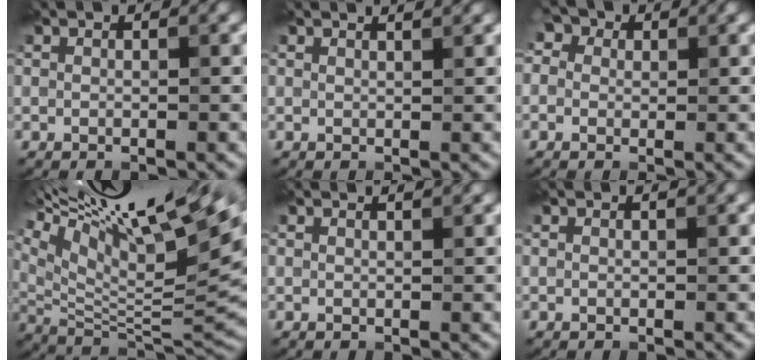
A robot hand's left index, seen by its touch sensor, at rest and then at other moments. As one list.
[{"total": 1.6, "force": [1.5, 0.3, 0.6], "torque": [-0.003, 0.000, 0.010]}, {"total": 4.8, "force": [2.1, 3.5, 2.5], "torque": [-0.032, 0.030, -0.009]}, {"total": 17.4, "force": [9.8, 4.2, 13.7], "torque": [-0.254, 0.033, 0.170]}, {"total": 1.3, "force": [1.2, 0.2, 0.5], "torque": [-0.002, -0.002, 0.008]}, {"total": 0.7, "force": [0.6, 0.0, 0.2], "torque": [-0.001, 0.000, 0.008]}]